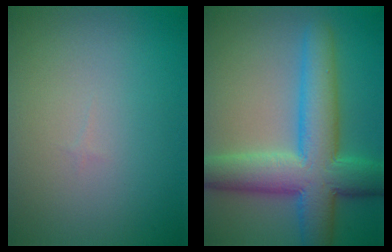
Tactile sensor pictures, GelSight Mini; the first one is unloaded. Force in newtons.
{"total": 9.6, "press": 9.6, "slide": 0.2}